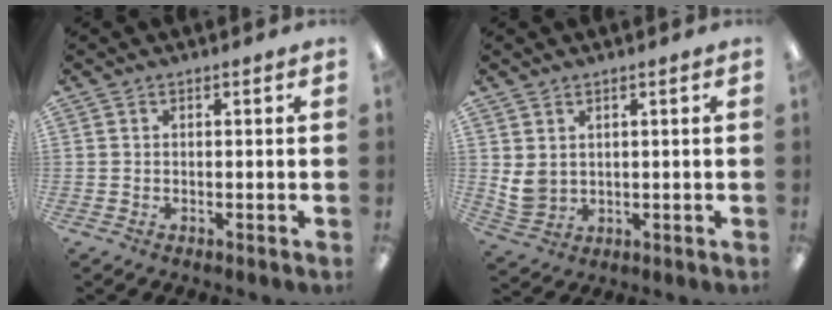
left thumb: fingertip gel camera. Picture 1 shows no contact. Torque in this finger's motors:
{"motor_torque": [0.75, 0.71, 0.70, -0.57, 0.05]}